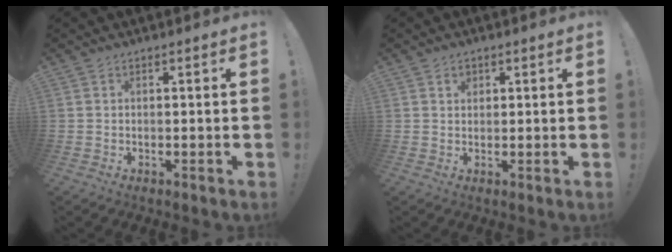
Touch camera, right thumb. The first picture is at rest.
{"total": 1.9, "force": [1.0, 1.5, 0.6], "torque": [0.004, -0.005, 0.014]}